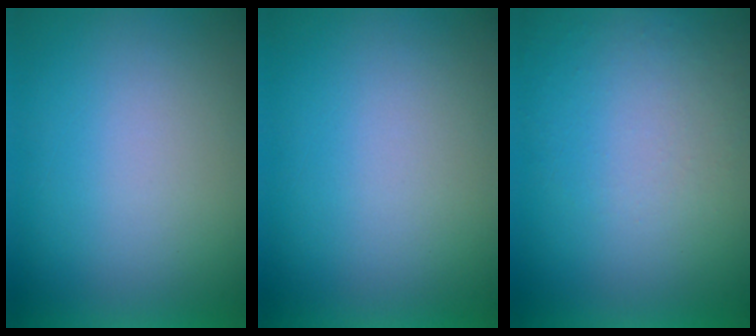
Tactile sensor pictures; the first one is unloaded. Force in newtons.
{"total": 0.0}
{"total": 1.0}